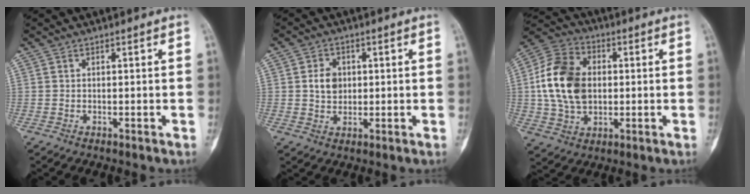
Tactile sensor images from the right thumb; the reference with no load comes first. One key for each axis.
{"total": 4.7, "fx": 0.7, "fy": 3.7, "fz": 2.9, "tx": -0.033, "ty": -0.001, "tz": 0.010}
{"total": 15.7, "fx": 0.7, "fy": 11.2, "fz": 11.0, "tx": -0.189, "ty": 0.016, "tz": 0.011}